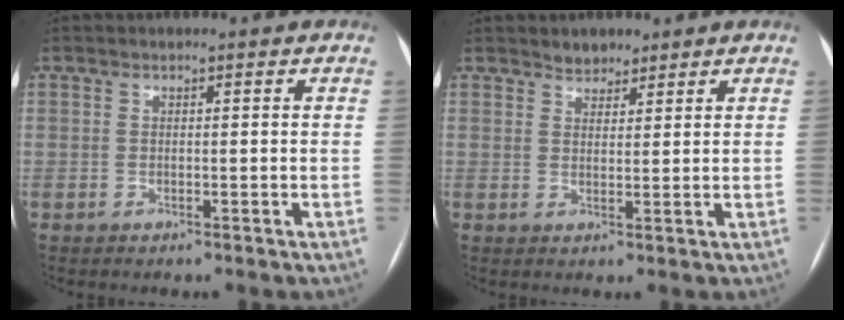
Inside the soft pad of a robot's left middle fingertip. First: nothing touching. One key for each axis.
{"total": 2.5, "fx": 2.2, "fy": 1.2, "fz": 0.4, "tx": -0.009, "ty": 0.000, "tz": 0.035}